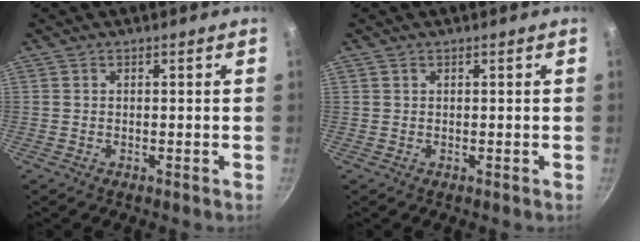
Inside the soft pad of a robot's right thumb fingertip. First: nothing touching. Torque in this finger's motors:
{"motor_torque": [-0.09, -0.27, -0.32, 0.15, 0.04]}